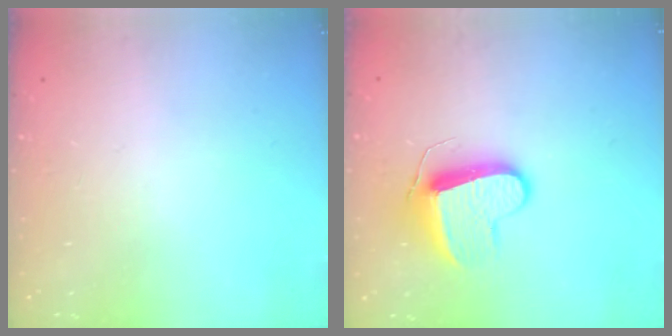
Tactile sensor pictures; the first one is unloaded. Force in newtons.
{"total": 9.9, "press": 9.9, "slide": 0.2}